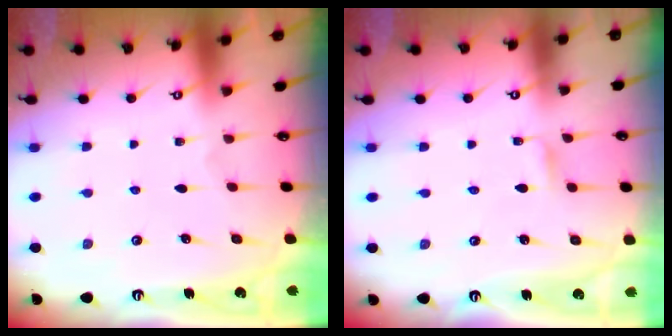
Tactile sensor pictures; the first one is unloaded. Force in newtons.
{"total": 1.8, "press": 1.8, "slide": 0.2}